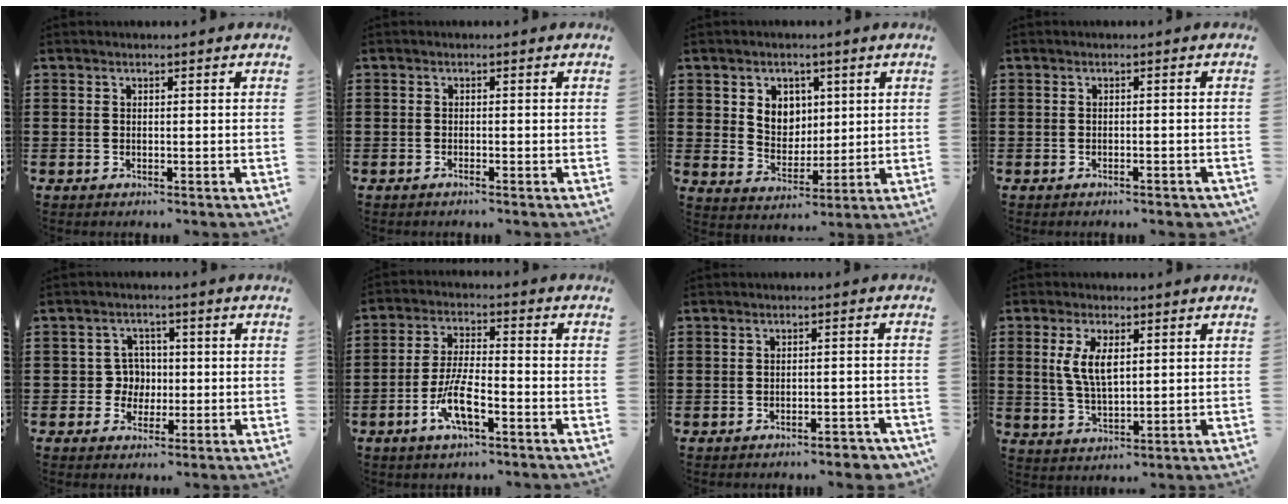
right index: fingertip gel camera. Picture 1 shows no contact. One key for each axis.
{"total": 0.8, "fx": -0.7, "fy": -0.2, "fz": 0.2, "tx": -0.005, "ty": -0.003, "tz": -0.013}
{"total": 4.9, "fx": 2.2, "fy": 4.2, "fz": 1.2, "tx": -0.037, "ty": 0.007, "tz": 0.039}
{"total": 1.2, "fx": -1.0, "fy": 0.0, "fz": 0.5, "tx": -0.013, "ty": -0.004, "tz": -0.019}
{"total": 3.9, "fx": -0.4, "fy": 3.6, "fz": 1.4, "tx": -0.042, "ty": 0.010, "tz": -0.010}
{"total": 7.0, "fx": -3.4, "fy": 1.9, "fz": 5.9, "tx": -0.135, "ty": -0.009, "tz": -0.068}
{"total": 2.7, "fx": -2.5, "fy": 0.1, "fz": 1.0, "tx": -0.020, "ty": 0.000, "tz": -0.050}
{"total": 5.6, "fx": 1.5, "fy": 2.3, "fz": 4.9, "tx": -0.103, "ty": 0.007, "tz": 0.025}